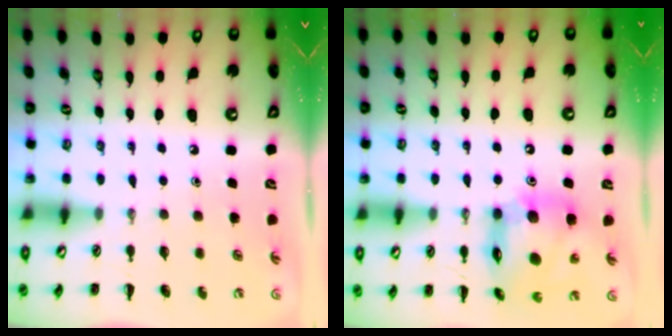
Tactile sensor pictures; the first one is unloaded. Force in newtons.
{"total": 13.7, "press": 13.3, "slide": 3.4}